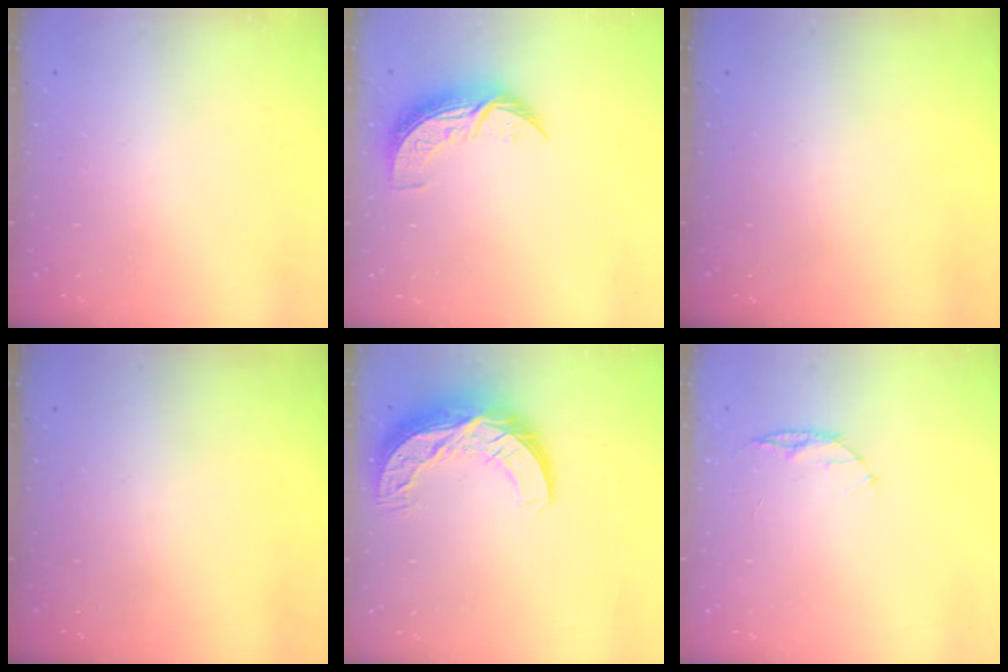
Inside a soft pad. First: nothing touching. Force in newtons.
{"total": 8.6, "press": 8.5, "slide": 0.8}
{"total": 0.0}
{"total": 0.0}
{"total": 13.5, "press": 13.5, "slide": 0.8}
{"total": 5.1, "press": 5.1, "slide": 0.6}